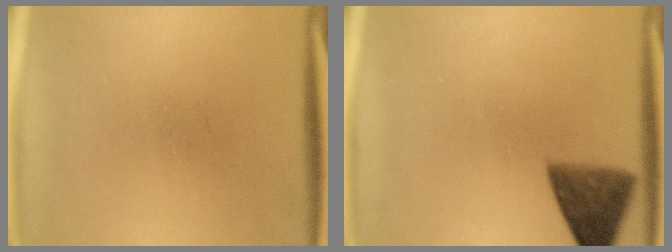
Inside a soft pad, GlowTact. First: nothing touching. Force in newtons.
{"total": 7.2}